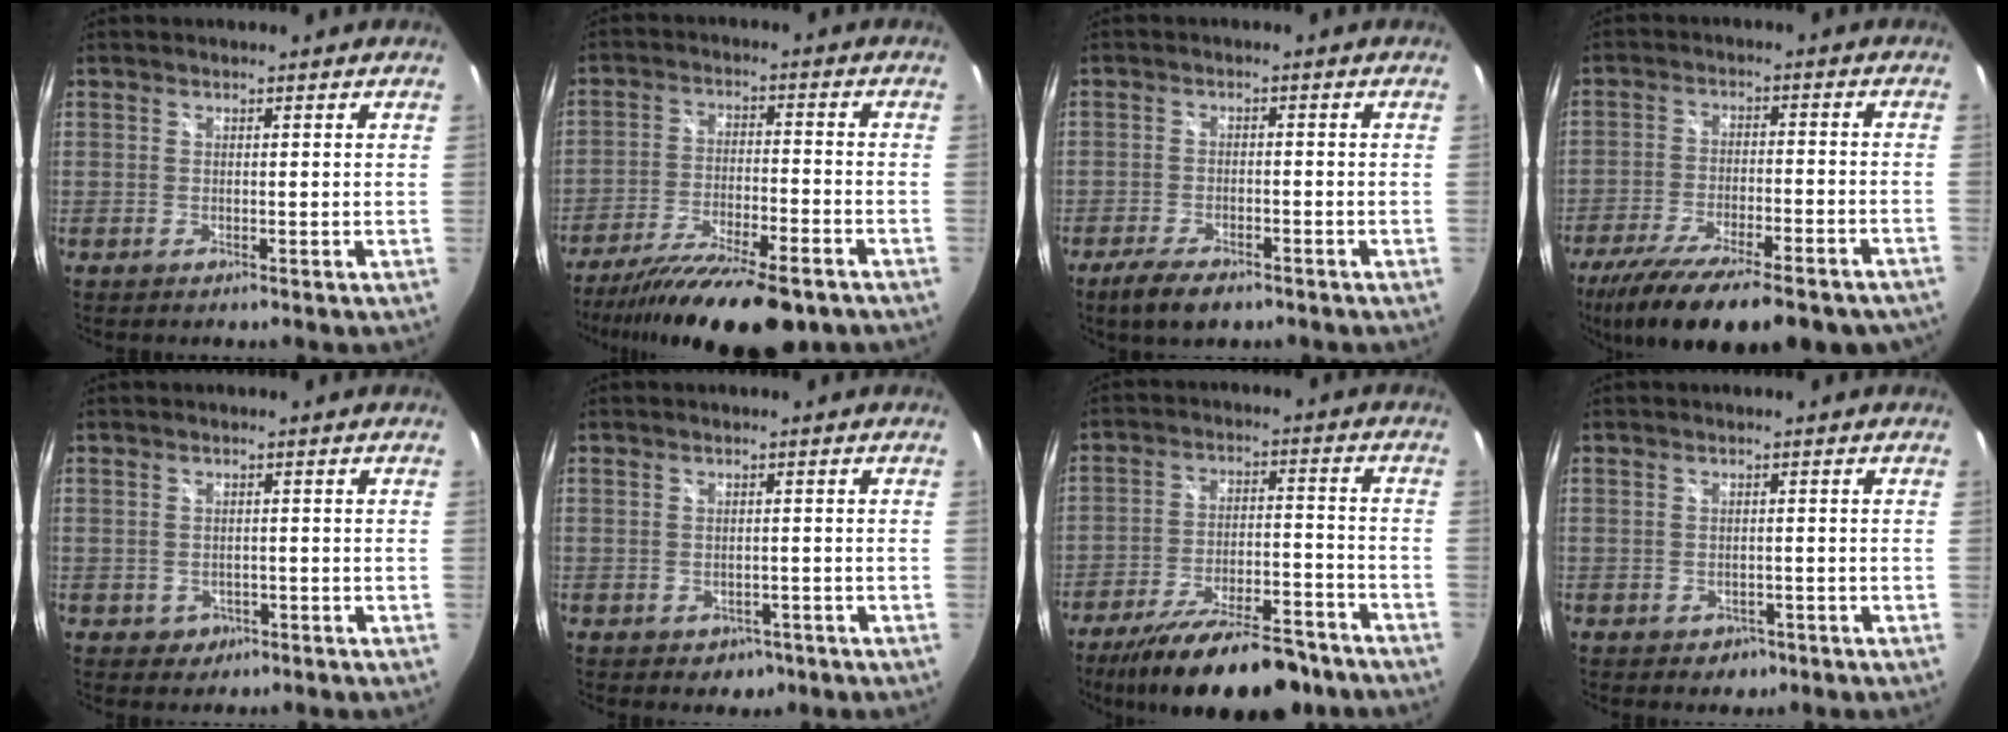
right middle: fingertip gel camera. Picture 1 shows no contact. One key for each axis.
{"total": 18.5, "fx": -14.7, "fy": 3.9, "fz": 10.6, "tx": -0.204, "ty": -0.043, "tz": -0.237}
{"total": 6.5, "fx": -4.9, "fy": 2.3, "fz": 3.8, "tx": -0.093, "ty": -0.013, "tz": -0.084}
{"total": 24.9, "fx": -19.7, "fy": 6.8, "fz": 13.7, "tx": -0.253, "ty": -0.056, "tz": -0.283}
{"total": 2.5, "fx": -0.9, "fy": 2.3, "fz": 0.7, "tx": -0.019, "ty": -0.001, "tz": -0.007}
{"total": 3.1, "fx": -1.5, "fy": 2.5, "fz": 1.1, "tx": -0.026, "ty": -0.004, "tz": -0.012}
{"total": 20.8, "fx": -16.7, "fy": 5.8, "fz": 11.0, "tx": -0.198, "ty": -0.026, "tz": -0.243}
{"total": 2.6, "fx": -1.3, "fy": 2.1, "fz": 0.9, "tx": -0.021, "ty": -0.004, "tz": -0.012}